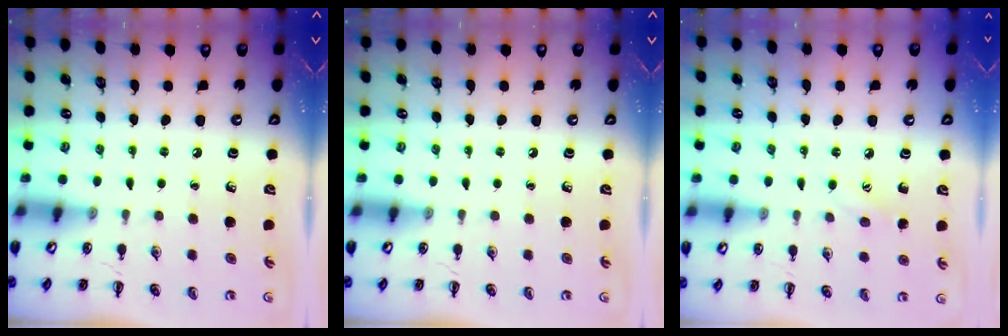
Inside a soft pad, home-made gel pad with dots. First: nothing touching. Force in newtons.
{"total": 0.0}
{"total": 6.5, "press": 6.3, "slide": 1.7}